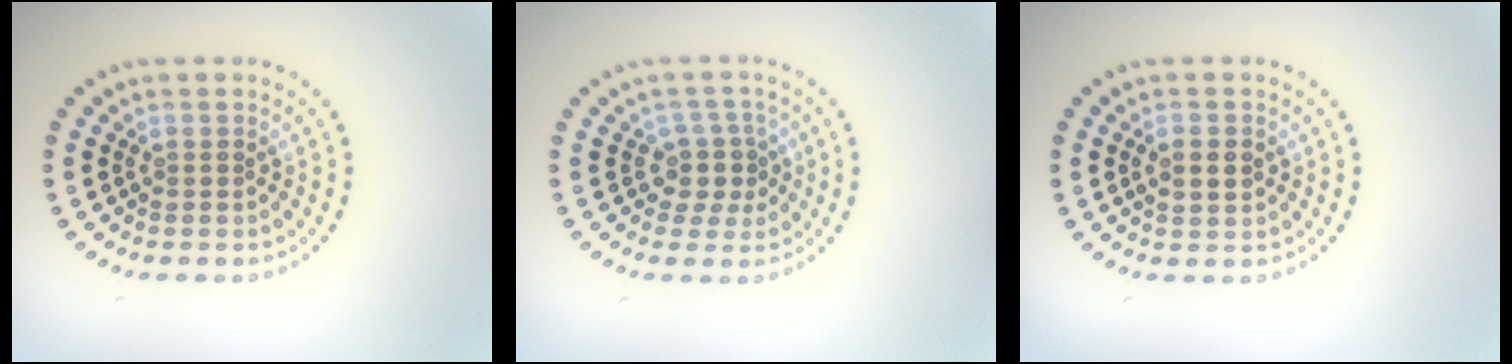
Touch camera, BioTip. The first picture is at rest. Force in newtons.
{"total": 2.5, "press": 2.0, "slide": 1.6}
{"total": 1.7, "press": 1.7, "slide": 0.2}